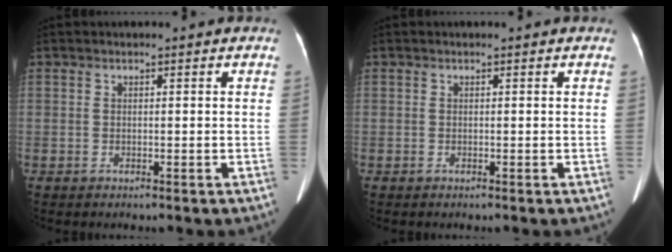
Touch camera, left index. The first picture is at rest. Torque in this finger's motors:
{"motor_torque": [0.02, 0.04, 0.00, 0.01]}